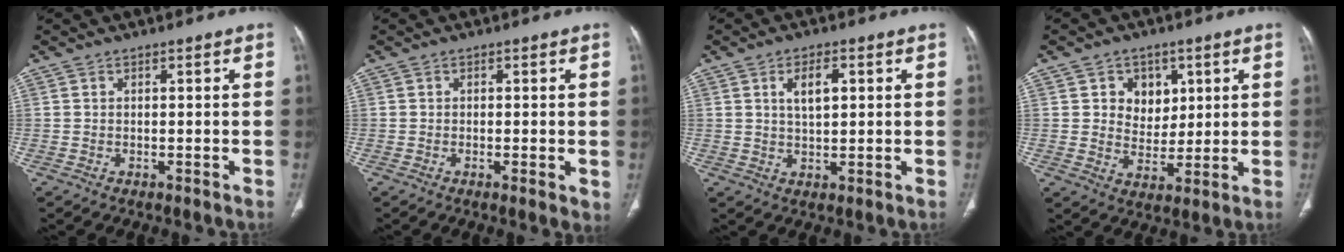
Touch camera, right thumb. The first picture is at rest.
{"total": 2.5, "force": [-0.4, 0.7, 2.4], "torque": [-0.040, -0.008, -0.009]}
{"total": 5.0, "force": [1.5, 2.4, 4.1], "torque": [-0.064, -0.005, 0.028]}
{"total": 7.5, "force": [2.8, 6.3, 3.1], "torque": [-0.008, -0.012, 0.047]}